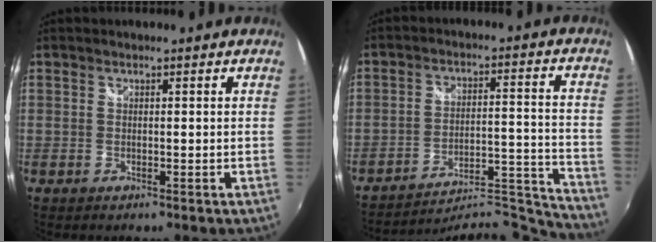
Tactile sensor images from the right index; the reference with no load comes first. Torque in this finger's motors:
{"motor_torque": [-0.84, -0.48, -0.11, -0.01]}